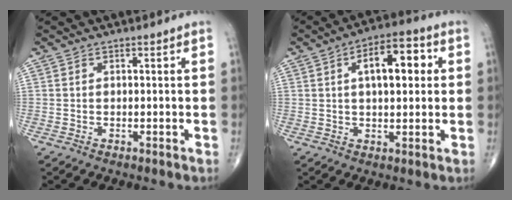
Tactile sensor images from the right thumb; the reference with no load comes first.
{"total": 10.6, "force": [2.5, 5.0, 9.1], "torque": [-0.117, 0.017, 0.030]}